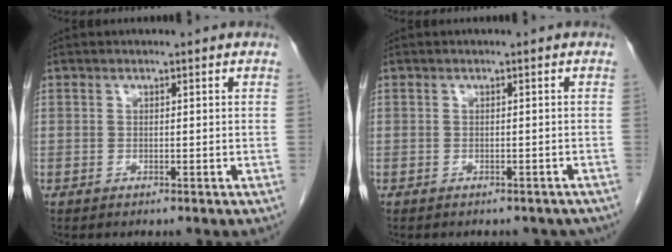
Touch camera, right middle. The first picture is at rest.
{"total": 4.8, "force": [-4.1, 2.2, 1.3], "torque": [-0.012, 0.004, -0.039]}